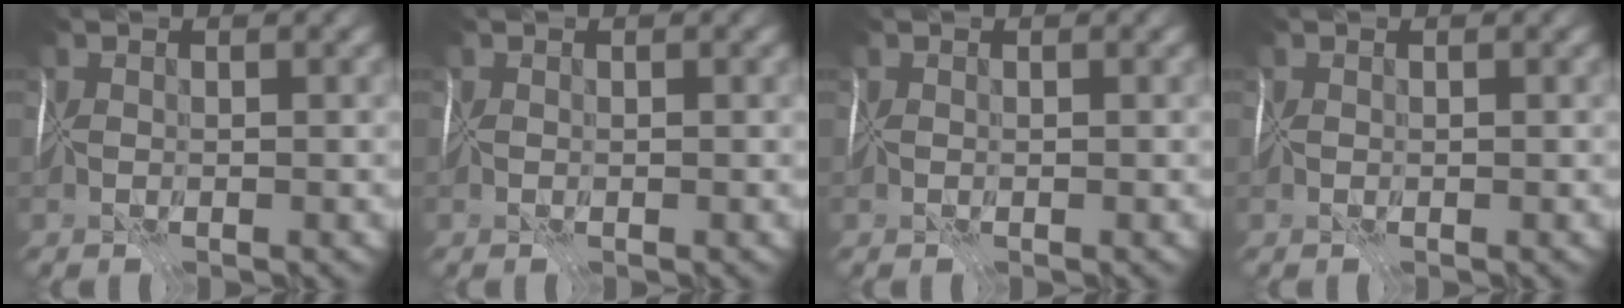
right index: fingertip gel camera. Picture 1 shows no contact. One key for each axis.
{"total": 0.0}
{"total": 0.0}
{"total": 0.0}